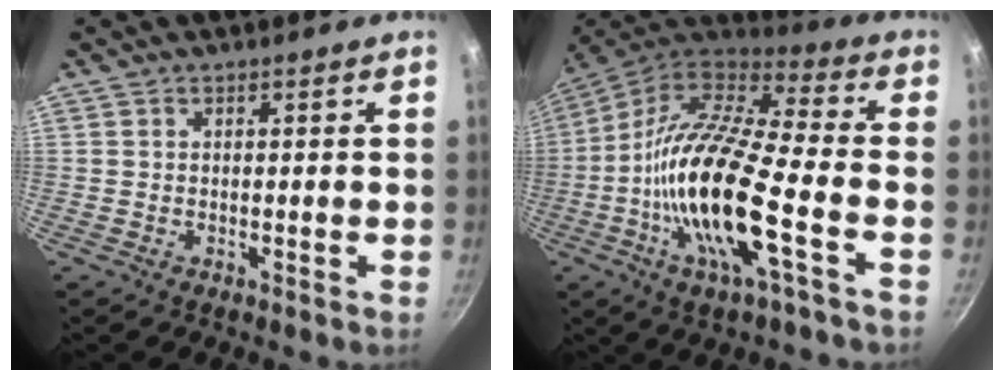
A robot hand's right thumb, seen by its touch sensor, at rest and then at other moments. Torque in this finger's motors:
{"motor_torque": [-0.04, 1.26, 2.75, -0.02, 0.40]}